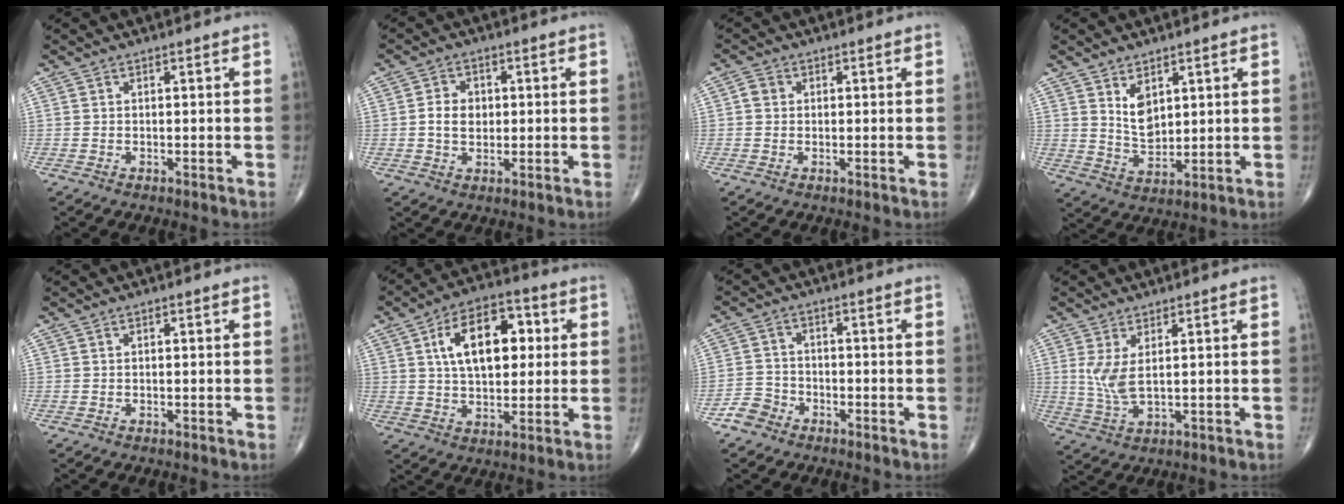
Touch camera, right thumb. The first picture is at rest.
{"total": 4.6, "force": [0.2, 3.6, 2.9], "torque": [-0.041, 0.004, 0.001]}
{"total": 1.9, "force": [0.2, 1.7, 0.9], "torque": [-0.010, 0.004, 0.001]}
{"total": 5.8, "force": [2.6, 3.4, 3.8], "torque": [-0.053, -0.027, 0.057]}
{"total": 0.0}
{"total": 14.6, "force": [3.4, 8.2, 11.5], "torque": [-0.157, 0.008, 0.051]}
{"total": 4.0, "force": [-2.8, 2.8, 0.7], "torque": [-0.002, 0.019, -0.059]}
{"total": 5.3, "force": [1.4, 2.0, 4.7], "torque": [-0.106, -0.011, 0.037]}